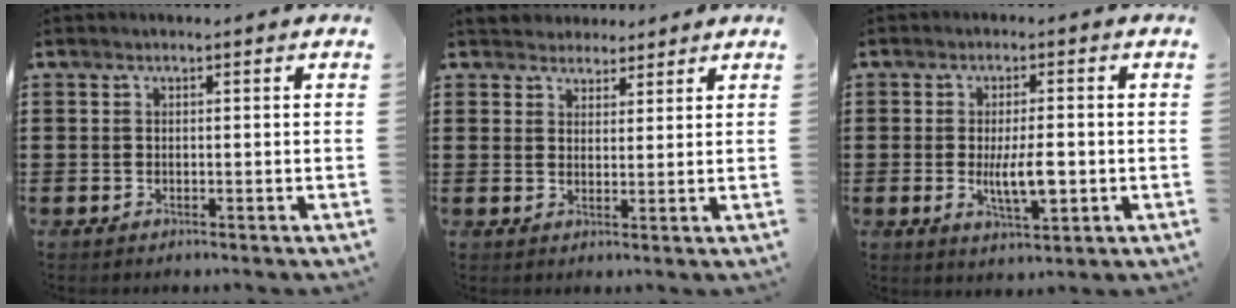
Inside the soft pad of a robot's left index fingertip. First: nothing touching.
{"total": 3.0, "force": [2.6, 1.4, -0.3], "torque": [-0.006, 0.004, 0.051]}
{"total": 6.5, "force": [-0.9, 2.1, 6.1], "torque": [-0.117, -0.010, -0.022]}